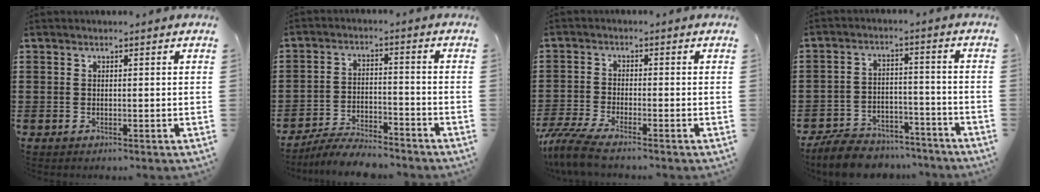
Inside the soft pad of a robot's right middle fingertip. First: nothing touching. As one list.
[{"total": 5.9, "force": [-5.6, 0.7, 1.5], "torque": [-0.029, 0.004, -0.110]}, {"total": 4.8, "force": [-4.0, 0.3, 2.6], "torque": [-0.079, -0.022, -0.087]}, {"total": 7.8, "force": [-7.4, 1.7, 1.7], "torque": [-0.035, 0.019, -0.146]}]